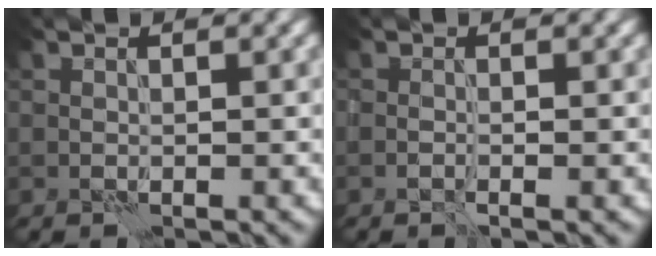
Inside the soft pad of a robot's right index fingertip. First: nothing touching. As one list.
[{"total": 0.9, "force": [-0.5, 0.2, 0.8], "torque": [-0.015, 0.000, -0.011]}]